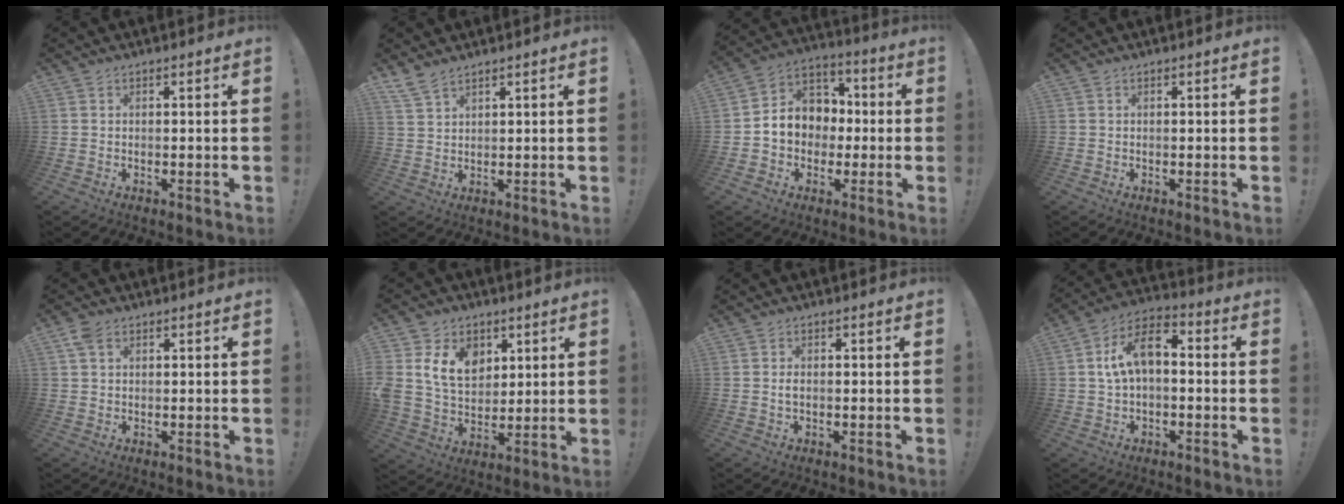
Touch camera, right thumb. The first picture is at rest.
{"total": 4.3, "force": [3.7, 1.1, 1.9], "torque": [-0.044, -0.018, 0.070]}
{"total": 11.2, "force": [-0.9, 10.2, 4.6], "torque": [-0.054, 0.010, -0.008]}
{"total": 0.0}
{"total": 3.9, "force": [1.8, 2.5, 2.3], "torque": [-0.046, 0.005, 0.036]}
{"total": 14.3, "force": [5.9, 10.4, 7.8], "torque": [-0.139, -0.020, 0.117]}
{"total": 1.3, "force": [-0.3, 0.7, 1.0], "torque": [-0.022, 0.005, -0.005]}
{"total": 10.5, "force": [1.4, 6.1, 8.5], "torque": [-0.144, 0.009, 0.028]}